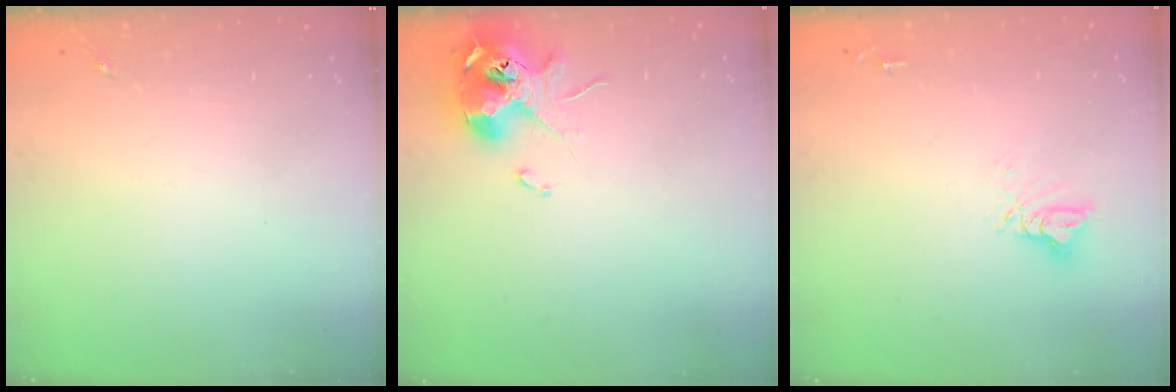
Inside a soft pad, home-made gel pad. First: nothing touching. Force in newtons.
{"total": 11.1, "press": 11.0, "slide": 1.6}
{"total": 7.3, "press": 7.3, "slide": 0.7}